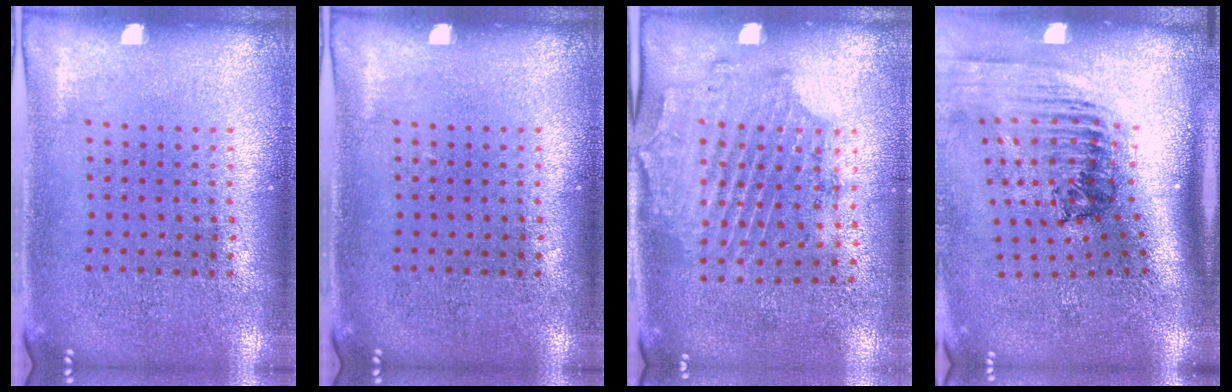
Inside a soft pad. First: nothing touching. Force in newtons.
{"total": 0.0}
{"total": 1.7, "press": 1.3, "slide": 1.1}
{"total": 2.4, "press": 1.7, "slide": 1.7}